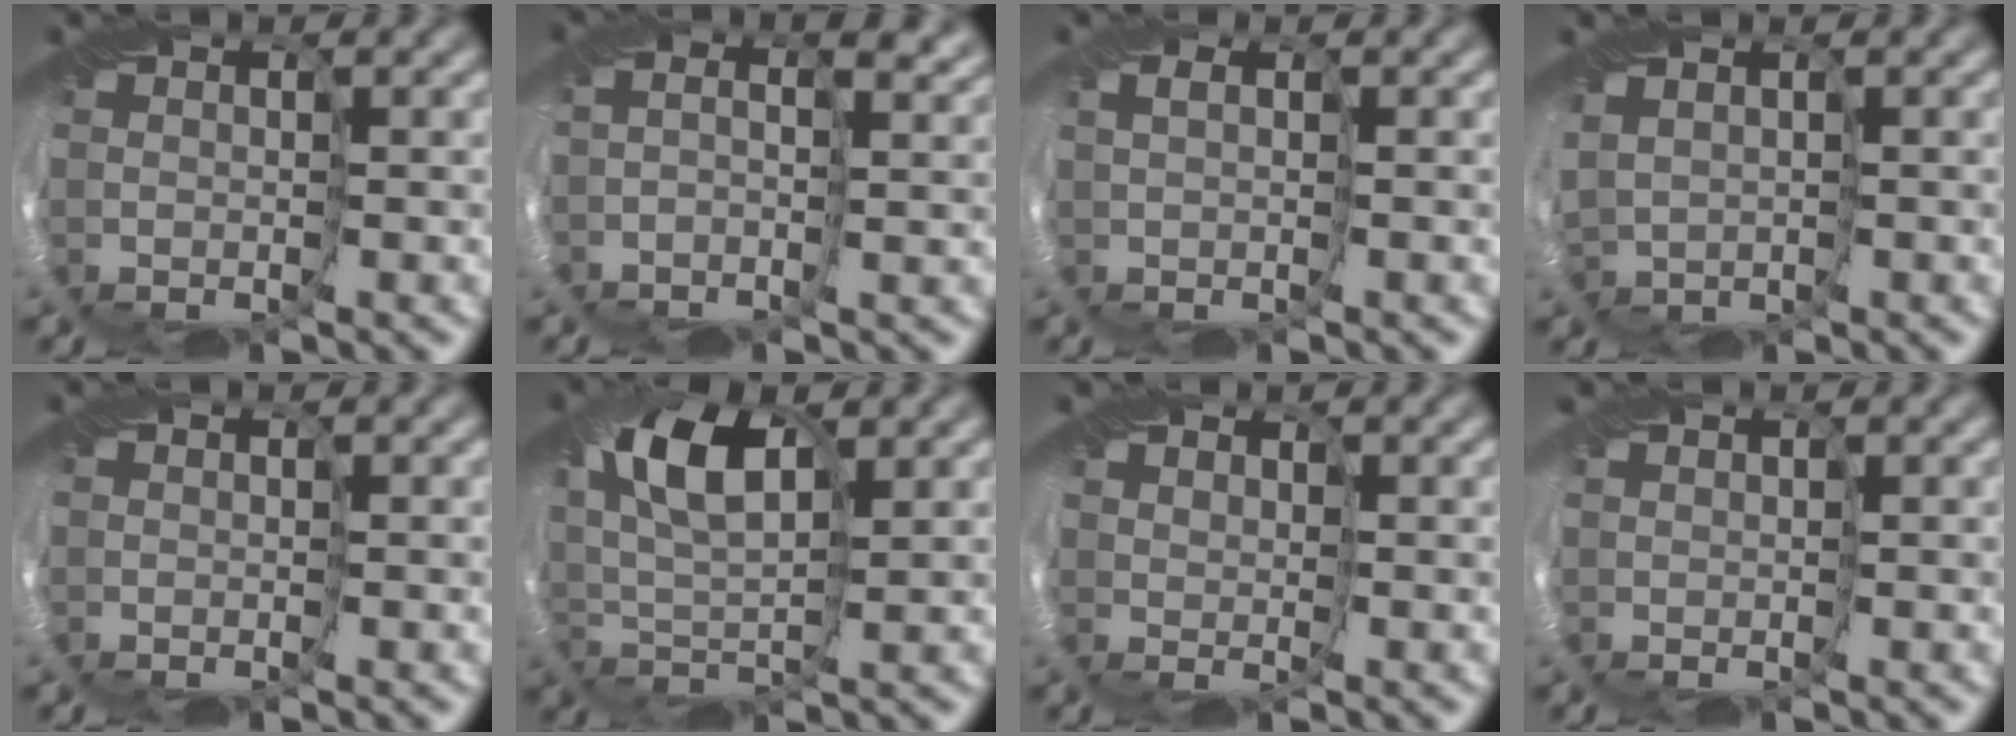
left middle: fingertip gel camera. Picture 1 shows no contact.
{"total": 5.9, "force": [1.8, 3.5, 4.4], "torque": [-0.071, 0.021, 0.014]}
{"total": 0.9, "force": [-0.2, 0.2, 0.9], "torque": [-0.022, 0.004, -0.005]}
{"total": 1.6, "force": [-0.2, 1.1, 1.2], "torque": [-0.038, -0.001, -0.007]}
{"total": 0.0}
{"total": 5.5, "force": [1.4, 2.5, 4.7], "torque": [-0.096, 0.013, 0.011]}
{"total": 1.5, "force": [0.7, 1.2, 0.6], "torque": [-0.010, -0.001, 0.010]}
{"total": 0.6, "force": [0.4, 0.3, 0.2], "torque": [-0.010, 0.005, 0.012]}